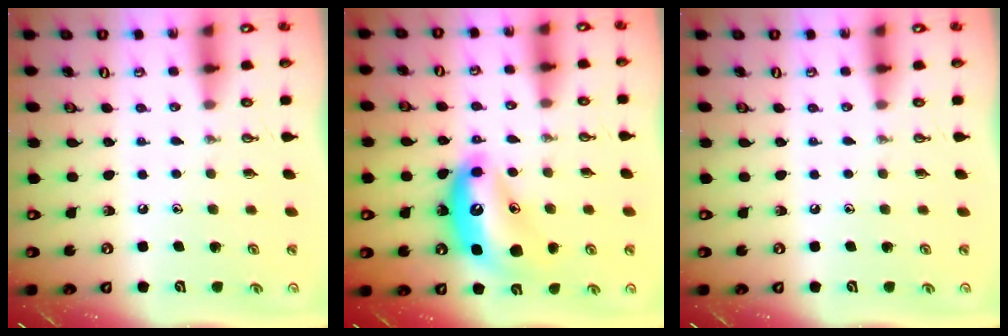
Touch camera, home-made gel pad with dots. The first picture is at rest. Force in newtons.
{"total": 14.6, "press": 14.5, "slide": 0.8}
{"total": 0.0}